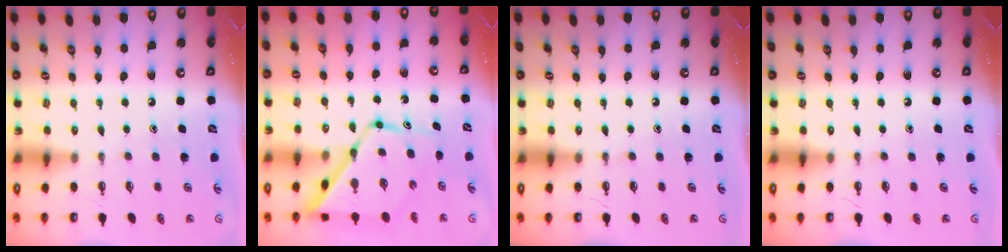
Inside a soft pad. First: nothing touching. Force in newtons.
{"total": 14.0, "press": 13.9, "slide": 1.2}
{"total": 0.0}
{"total": 0.0}